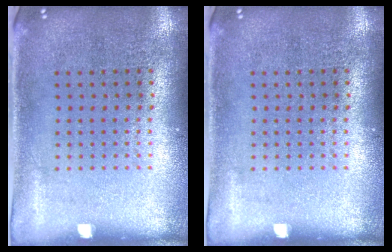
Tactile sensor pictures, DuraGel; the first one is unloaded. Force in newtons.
{"total": 0.0}